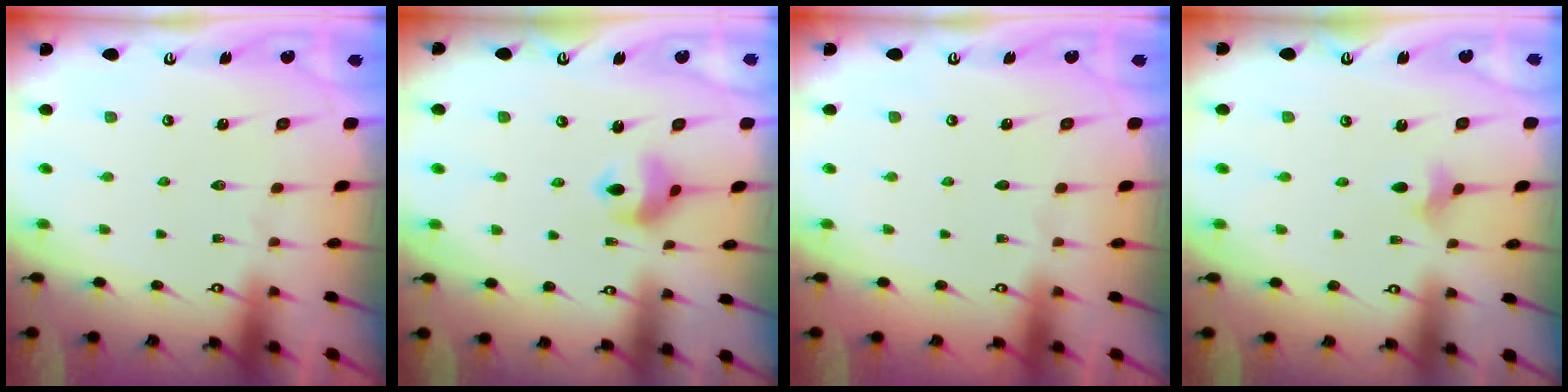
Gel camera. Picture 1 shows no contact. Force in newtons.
{"total": 7.2, "press": 7.2, "slide": 0.4}
{"total": 0.0}
{"total": 1.7, "press": 1.7, "slide": 0.4}